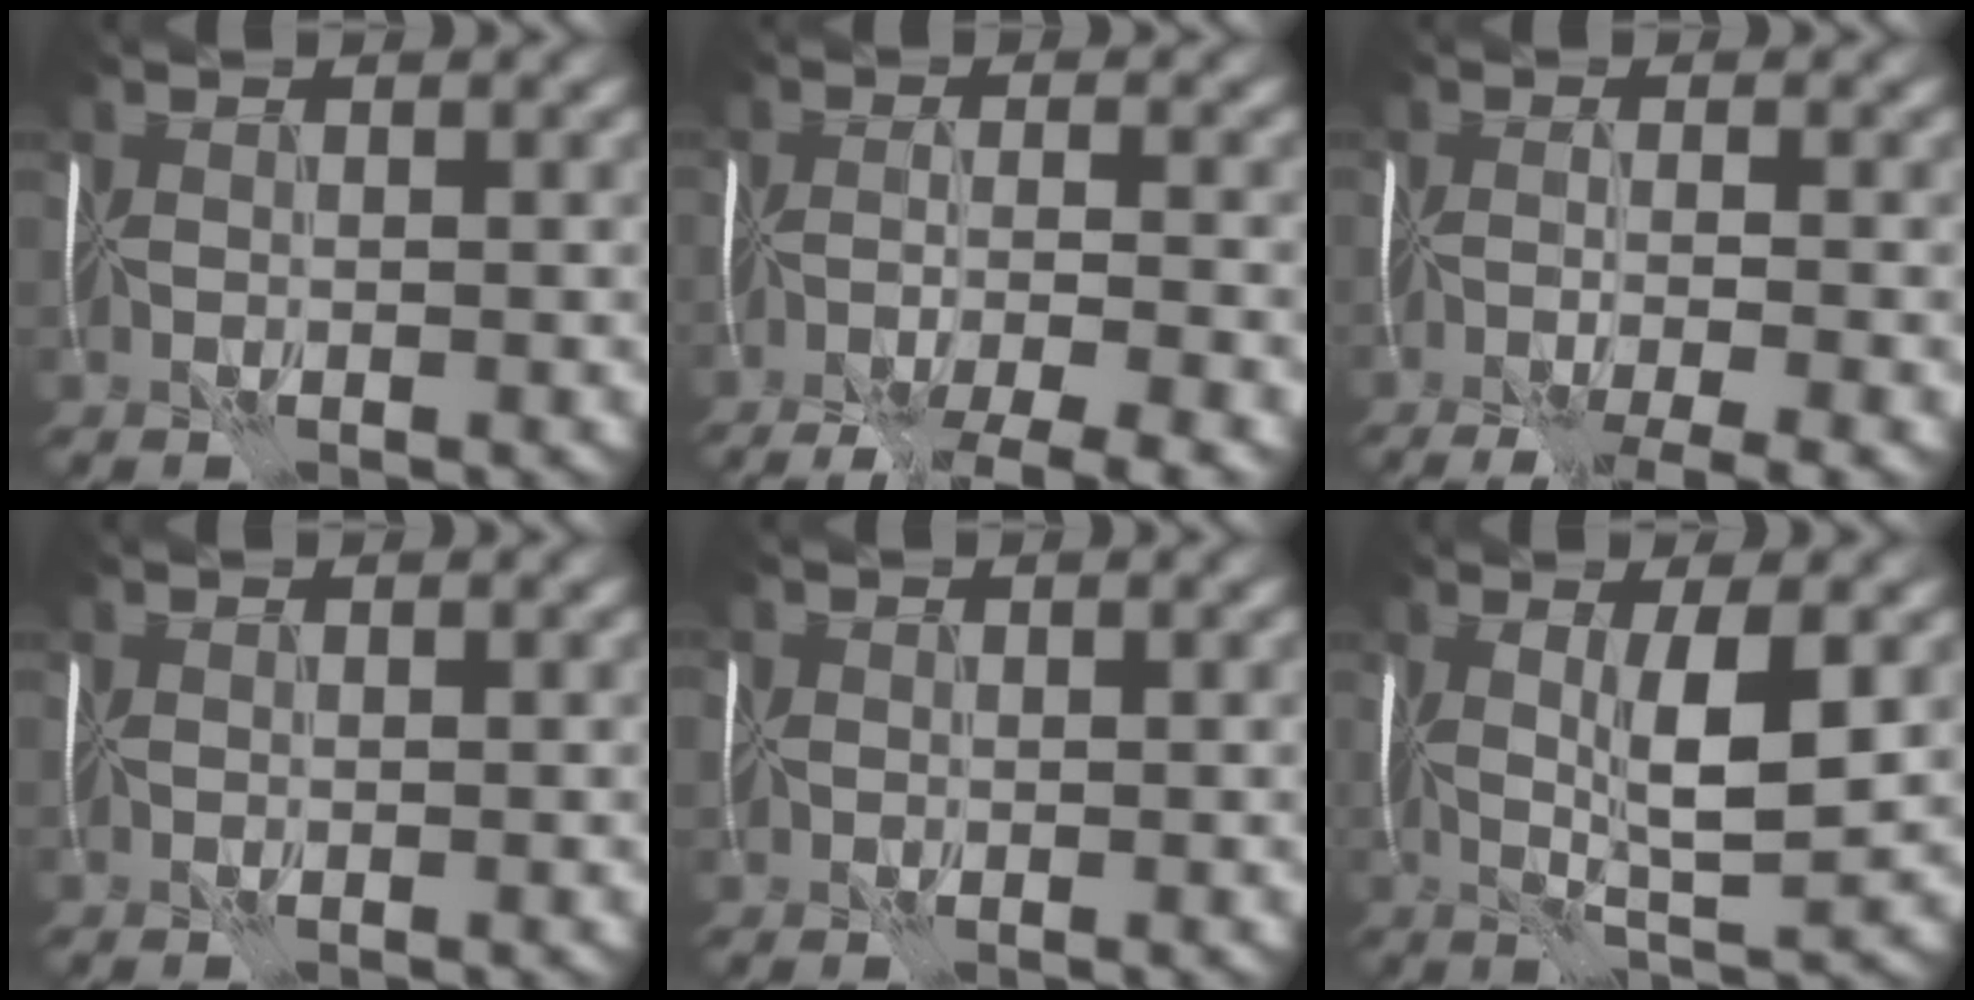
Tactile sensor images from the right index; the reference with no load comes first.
{"total": 8.1, "force": [-6.4, 1.3, 4.9], "torque": [-0.077, -0.018, -0.094]}
{"total": 6.7, "force": [-4.6, 1.4, 4.7], "torque": [-0.063, -0.020, -0.066]}
{"total": 0.0}
{"total": 1.2, "force": [0.0, 1.2, 0.1], "torque": [-0.002, 0.001, -0.001]}
{"total": 5.6, "force": [0.7, 1.0, 5.4], "torque": [-0.096, -0.005, 0.014]}